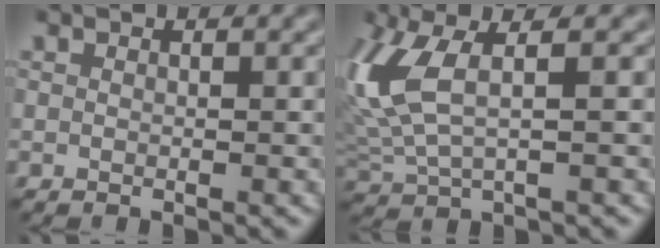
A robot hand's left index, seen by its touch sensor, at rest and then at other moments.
{"total": 6.7, "force": [1.6, 2.6, 5.9], "torque": [-0.158, 0.007, 0.037]}